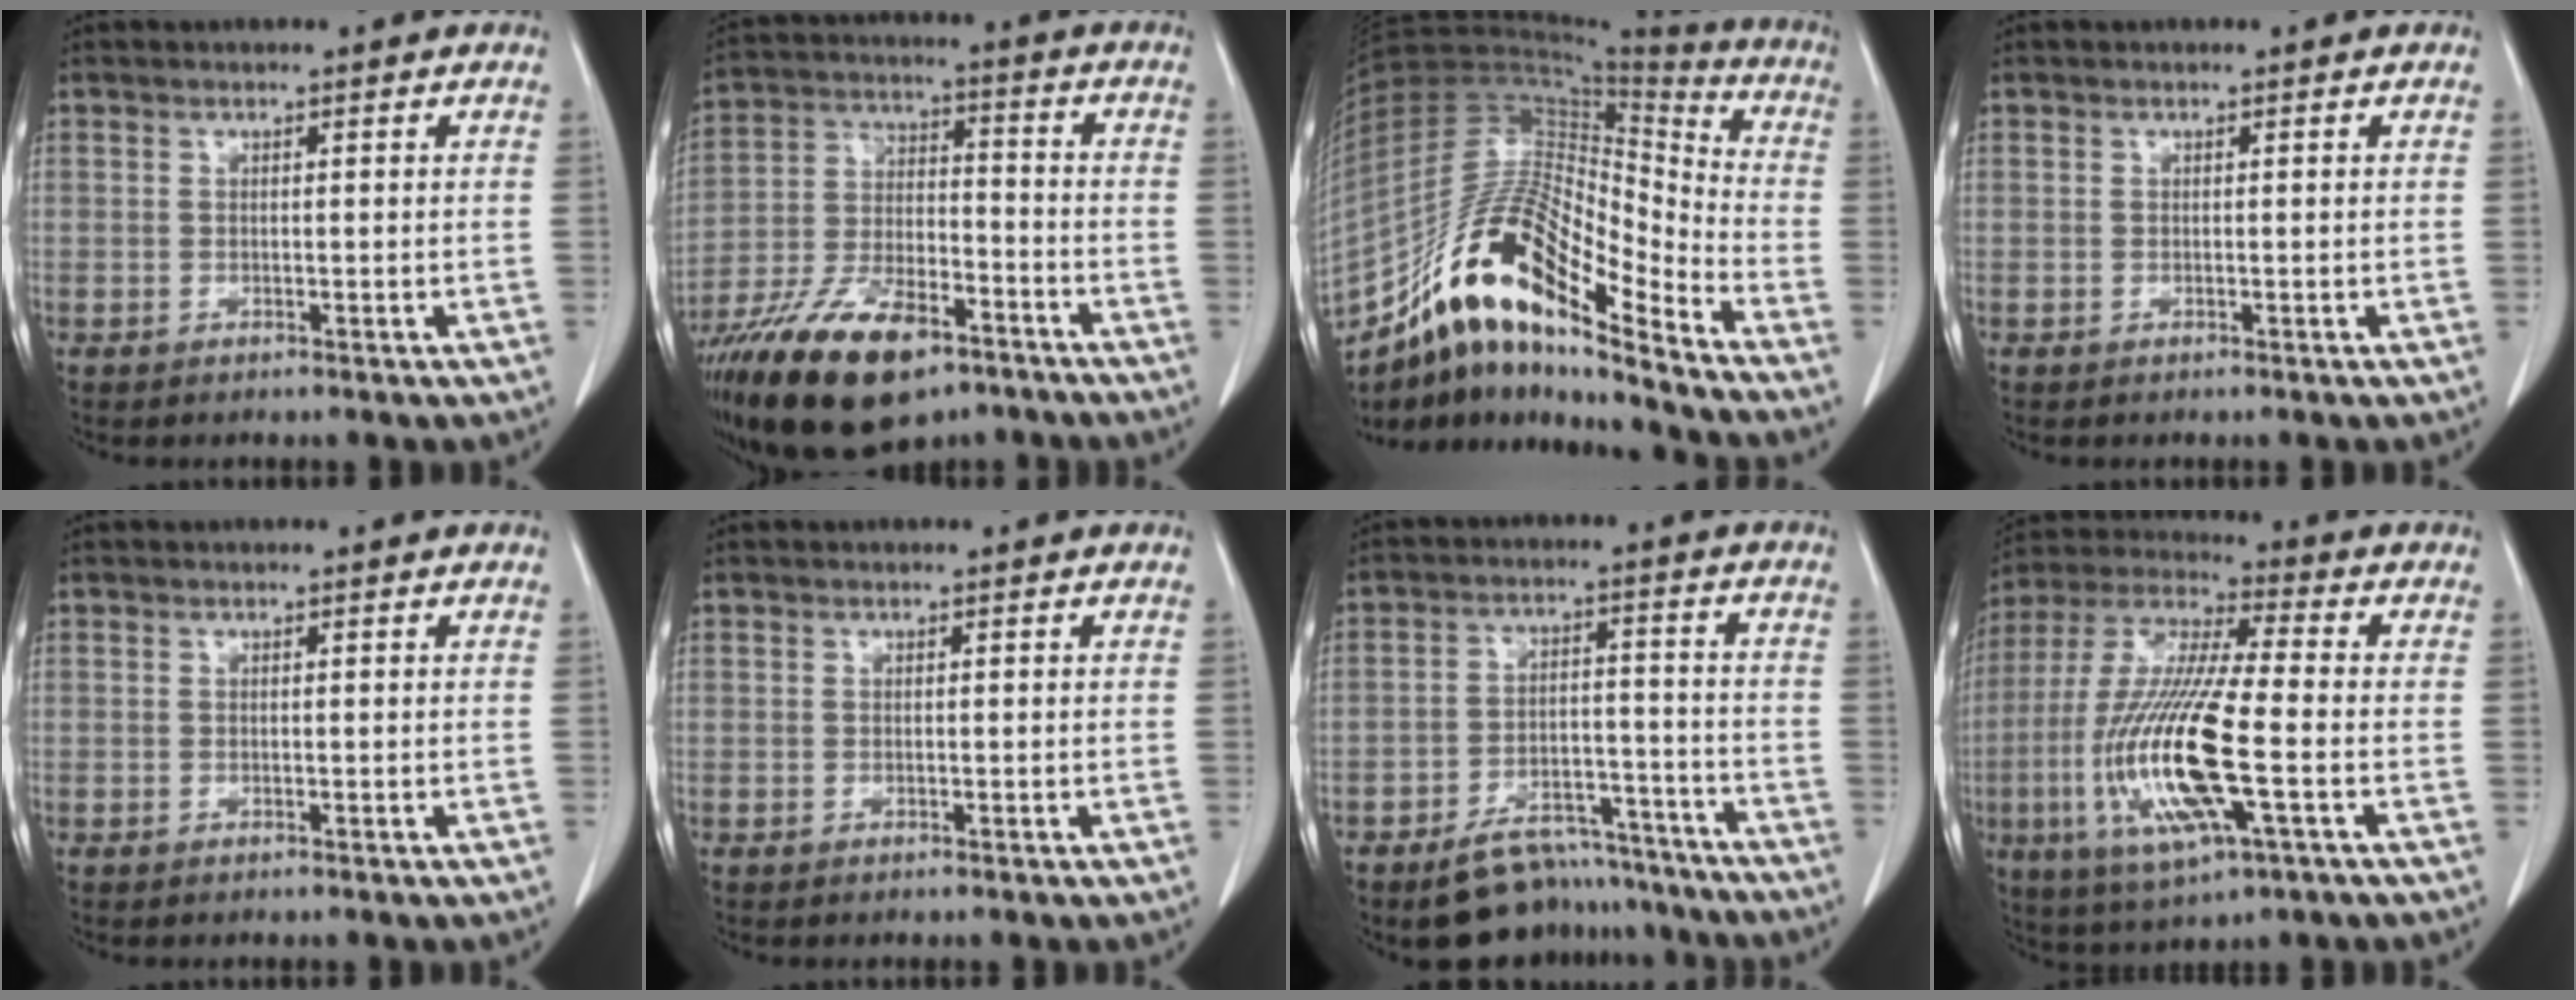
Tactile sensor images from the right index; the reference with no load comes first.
{"total": 18.4, "force": [-12.2, 6.8, 11.9], "torque": [-0.248, -0.013, -0.217]}
{"total": 19.7, "force": [-13.2, 4.2, 13.9], "torque": [-0.276, 0.018, -0.235]}
{"total": 0.0}
{"total": 0.0}
{"total": 0.0}
{"total": 10.7, "force": [-9.5, 4.4, 2.3], "torque": [-0.014, 0.037, -0.145]}
{"total": 18.4, "force": [-4.4, 2.5, 17.7], "torque": [-0.377, -0.017, -0.079]}